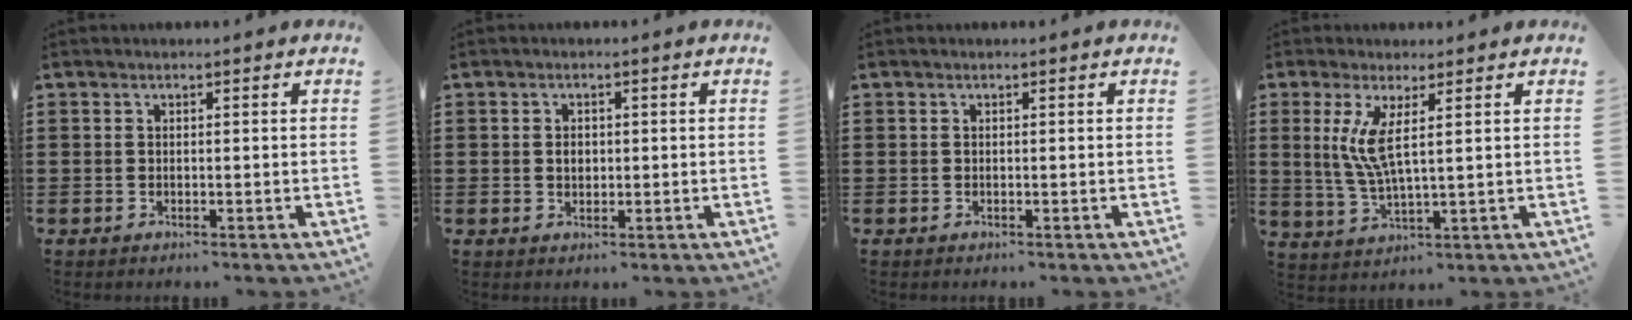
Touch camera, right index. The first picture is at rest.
{"total": 1.7, "force": [0.1, 1.2, 1.2], "torque": [-0.026, 0.007, 0.000]}
{"total": 0.0}
{"total": 6.4, "force": [1.9, 1.0, 6.1], "torque": [-0.136, -0.012, 0.027]}